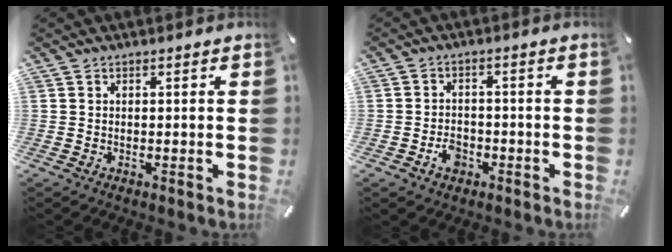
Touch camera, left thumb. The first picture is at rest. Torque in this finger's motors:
{"motor_torque": [0.65, 0.58, 0.45, 0.34, 0.00]}